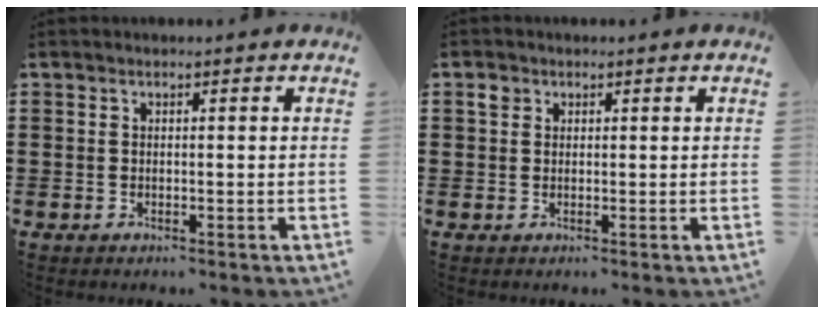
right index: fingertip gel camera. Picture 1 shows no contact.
{"total": 1.4, "force": [0.6, 1.2, 0.5], "torque": [-0.013, 0.006, 0.011]}